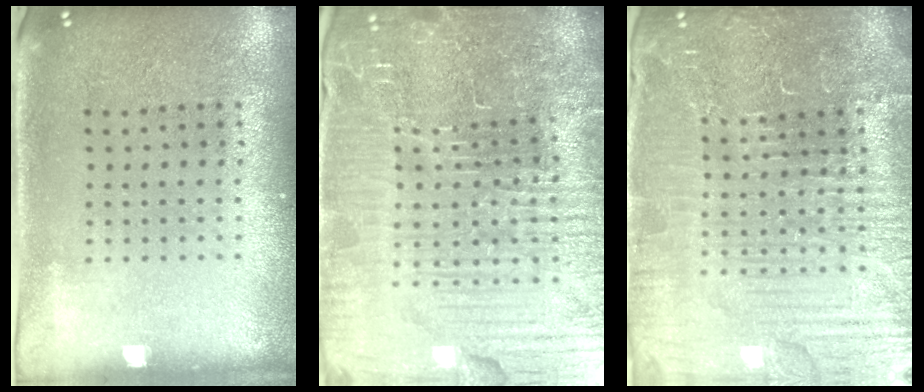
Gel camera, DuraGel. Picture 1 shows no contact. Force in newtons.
{"total": 7.3, "press": 6.5, "slide": 3.4}
{"total": 5.4, "press": 5.1, "slide": 2.0}